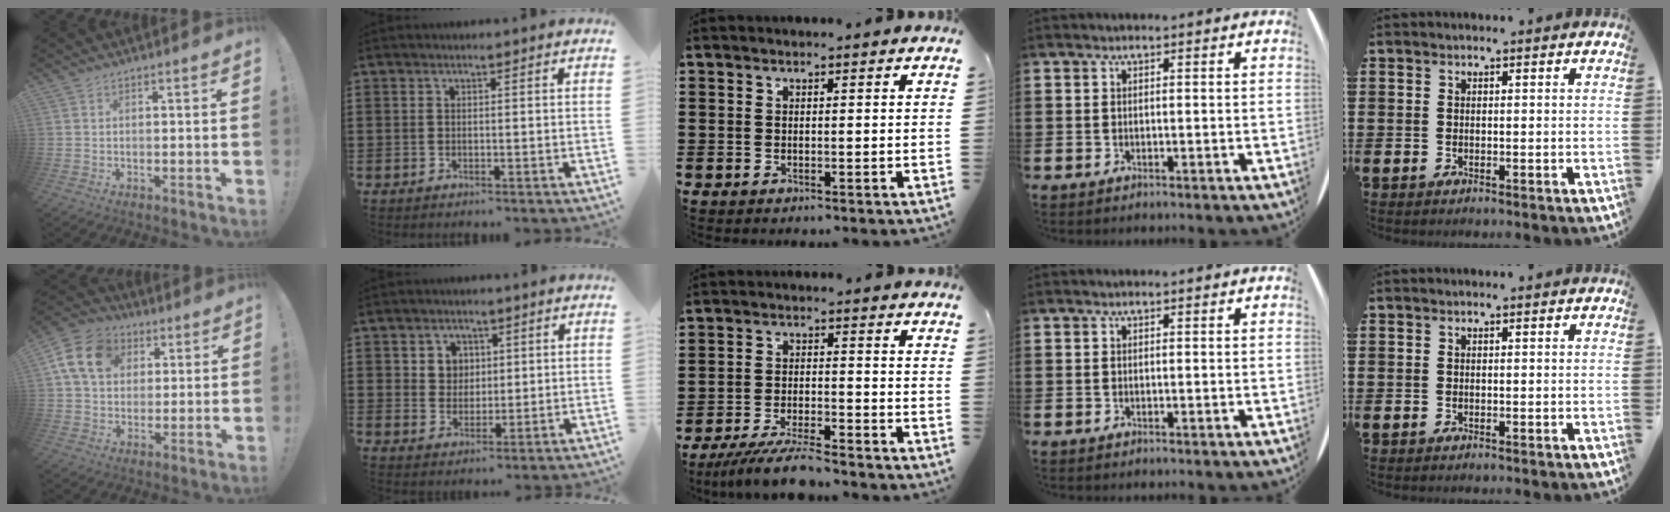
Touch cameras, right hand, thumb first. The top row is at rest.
{"thumb": {"total": 14.8, "force": [4.5, 11.6, 8.0], "torque": [-0.134, 0.000, 0.093]}, "index": {"total": 3.7, "force": [1.4, 3.4, 0.8], "torque": [-0.032, 0.012, 0.025]}, "middle": {"total": 6.2, "force": [-5.6, 0.3, 2.6], "torque": [-0.058, -0.012, -0.108]}}